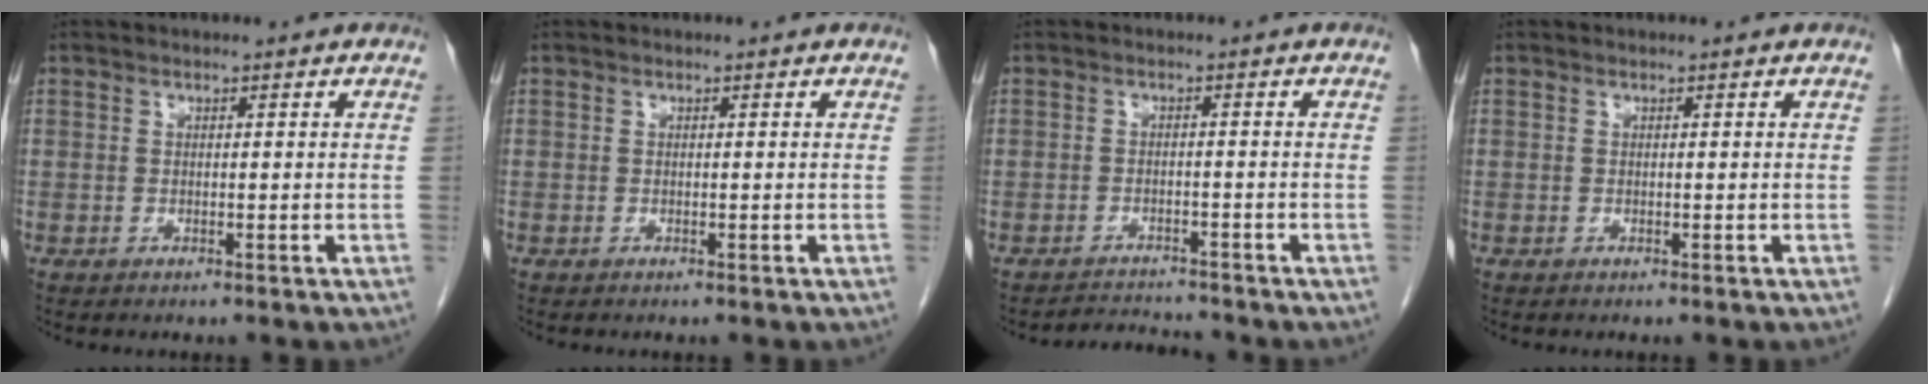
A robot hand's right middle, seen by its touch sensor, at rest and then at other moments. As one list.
[{"total": 0.0}, {"total": 2.8, "force": [-2.7, -0.1, -0.9], "torque": [0.015, -0.009, -0.040]}, {"total": 0.0}]